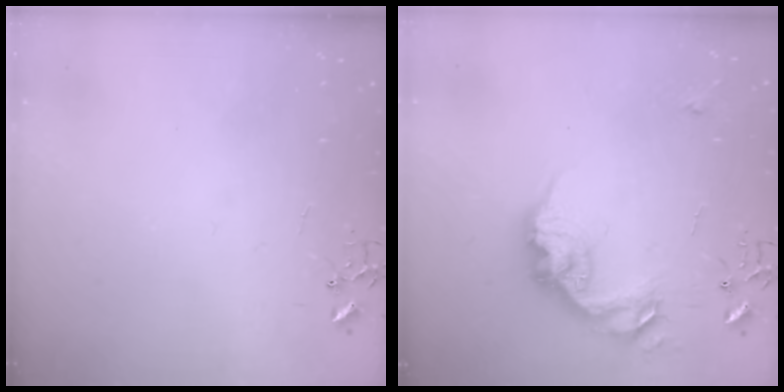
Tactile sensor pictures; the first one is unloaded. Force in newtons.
{"total": 16.0, "press": 16.0, "slide": 0.3}